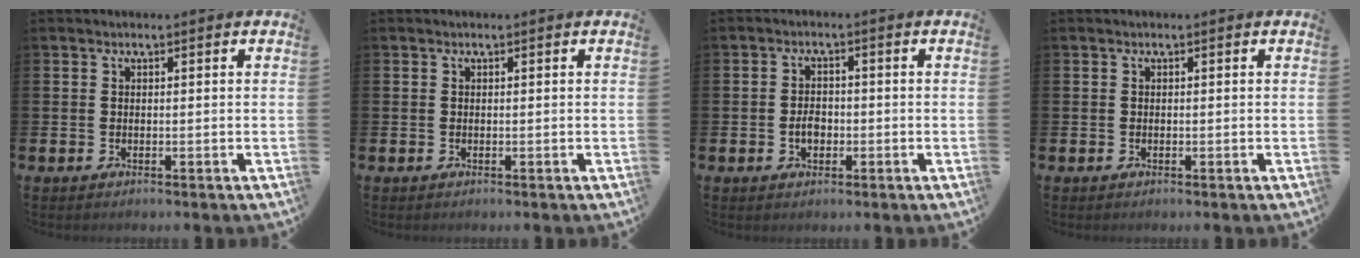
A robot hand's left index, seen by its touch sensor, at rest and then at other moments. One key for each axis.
{"total": 0.0}
{"total": 2.6, "fx": -0.7, "fy": 1.8, "fz": 1.7, "tx": -0.025, "ty": 0.001, "tz": -0.017}
{"total": 0.0}